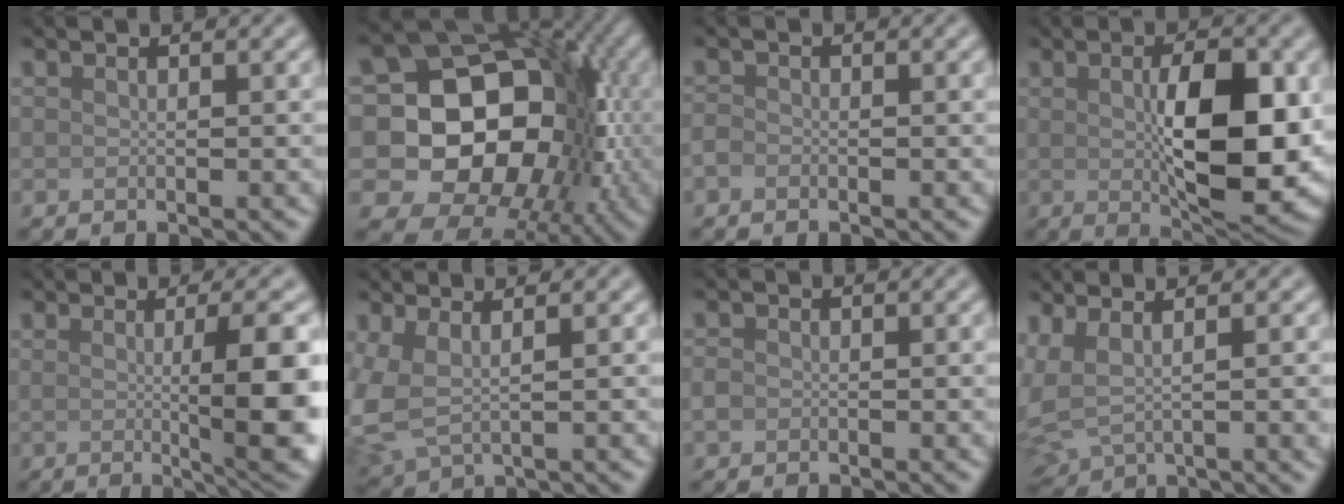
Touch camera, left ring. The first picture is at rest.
{"total": 17.1, "force": [-1.6, 13.6, 10.4], "torque": [-0.122, 0.001, -0.039]}
{"total": 0.9, "force": [-0.6, 0.6, 0.4], "torque": [-0.006, 0.000, -0.015]}
{"total": 10.1, "force": [0.0, 3.8, 9.3], "torque": [-0.142, -0.009, 0.011]}
{"total": 8.1, "force": [-0.2, 1.7, 7.9], "torque": [-0.097, -0.009, 0.001]}
{"total": 4.2, "force": [0.8, 2.1, 3.6], "torque": [-0.101, -0.003, 0.016]}
{"total": 0.9, "force": [-0.3, 0.7, 0.4], "torque": [-0.007, -0.003, -0.008]}
{"total": 7.0, "force": [2.0, 3.4, 5.8], "torque": [-0.111, 0.007, 0.049]}